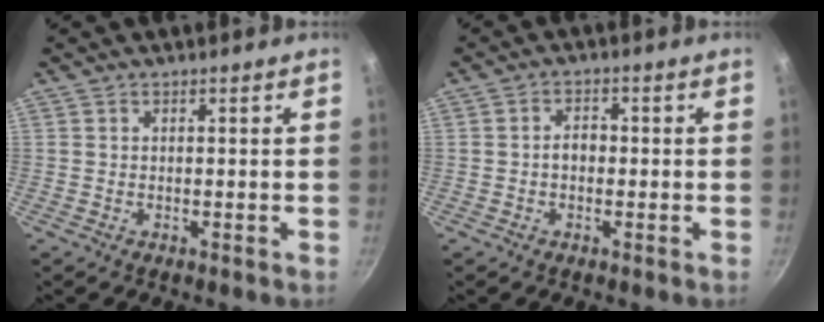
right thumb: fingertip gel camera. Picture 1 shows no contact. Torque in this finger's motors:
{"motor_torque": [-0.19, 0.48, 0.36, -0.21, -0.02]}